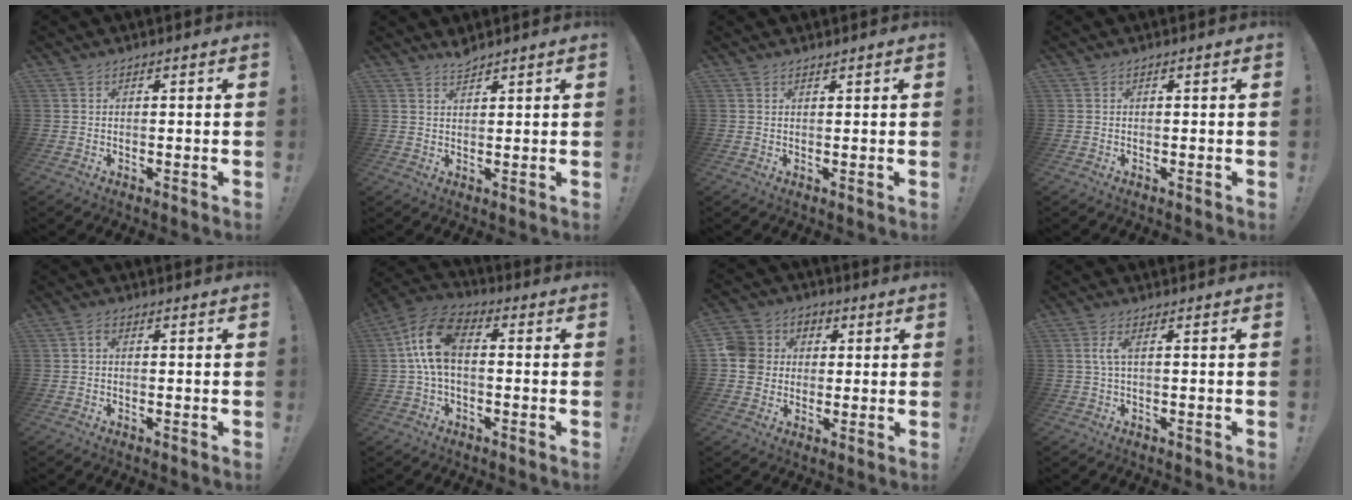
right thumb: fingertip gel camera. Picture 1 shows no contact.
{"total": 2.4, "force": [2.3, 0.4, 0.5], "torque": [-0.003, -0.016, 0.040]}
{"total": 0.7, "force": [0.7, 0.0, 0.0], "torque": [0.002, -0.002, 0.013]}
{"total": 0.0}
{"total": 1.3, "force": [-0.4, 0.8, 1.0], "torque": [-0.023, 0.007, -0.006]}
{"total": 12.8, "force": [1.4, 7.1, 10.6], "torque": [-0.209, 0.011, 0.027]}
{"total": 9.5, "force": [0.1, 9.0, 3.0], "torque": [-0.043, 0.012, 0.005]}
{"total": 3.7, "force": [0.6, 0.7, 3.6], "torque": [-0.079, 0.000, 0.009]}